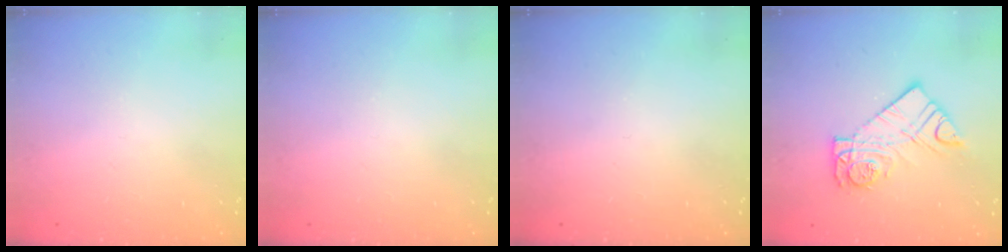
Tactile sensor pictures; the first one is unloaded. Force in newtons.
{"total": 0.0}
{"total": 0.0}
{"total": 11.7, "press": 11.7, "slide": 1.0}